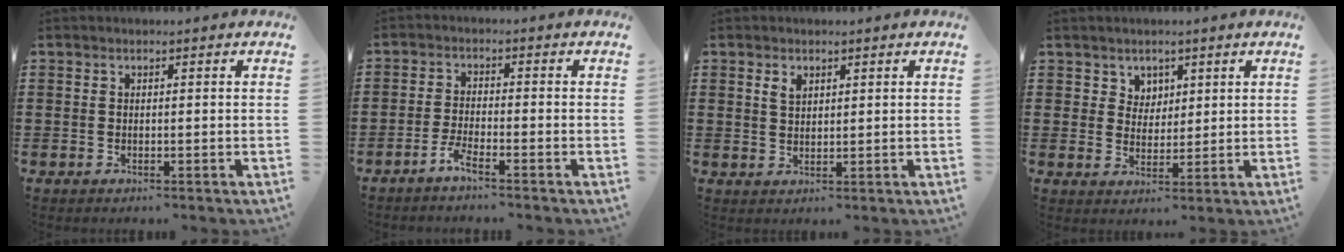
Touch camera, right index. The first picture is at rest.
{"total": 2.6, "force": [-2.1, -0.2, 1.5], "torque": [-0.043, -0.005, -0.044]}
{"total": 1.8, "force": [1.2, 1.0, 0.8], "torque": [-0.019, 0.004, 0.022]}
{"total": 3.5, "force": [2.2, 2.7, 0.2], "torque": [-0.018, 0.012, 0.040]}